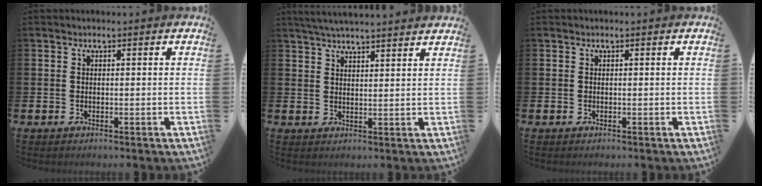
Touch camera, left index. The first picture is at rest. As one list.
[{"total": 4.2, "force": [4.1, -0.2, 0.9], "torque": [-0.032, -0.011, 0.075]}, {"total": 0.0}]